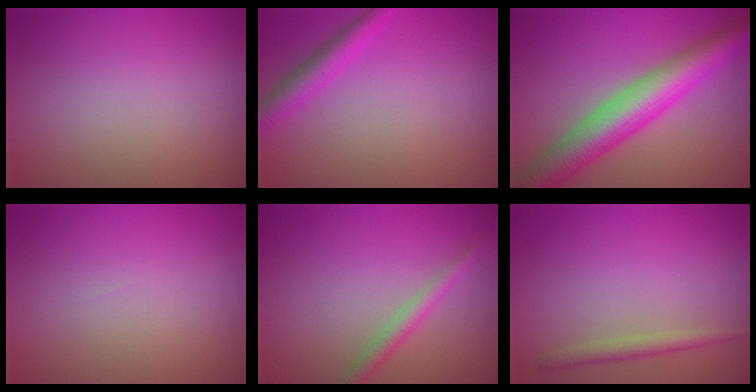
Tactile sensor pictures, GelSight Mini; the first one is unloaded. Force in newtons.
{"total": 2.7, "press": 2.7, "slide": 0.2}
{"total": 7.8, "press": 7.8, "slide": 0.2}
{"total": 0.0}
{"total": 1.9, "press": 1.9, "slide": 0.0}
{"total": 1.6, "press": 1.6, "slide": 0.0}